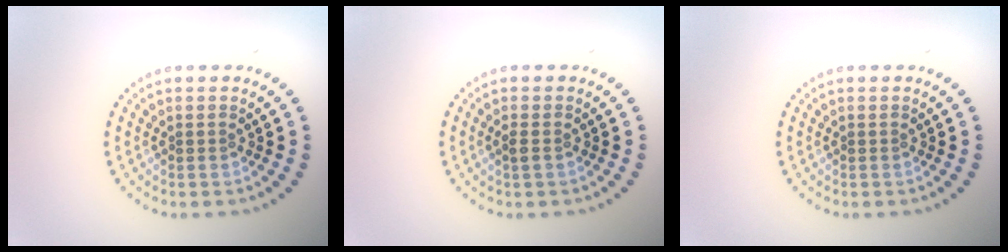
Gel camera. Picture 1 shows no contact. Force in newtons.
{"total": 0.8, "press": 0.8, "slide": 0.2}
{"total": 0.0}